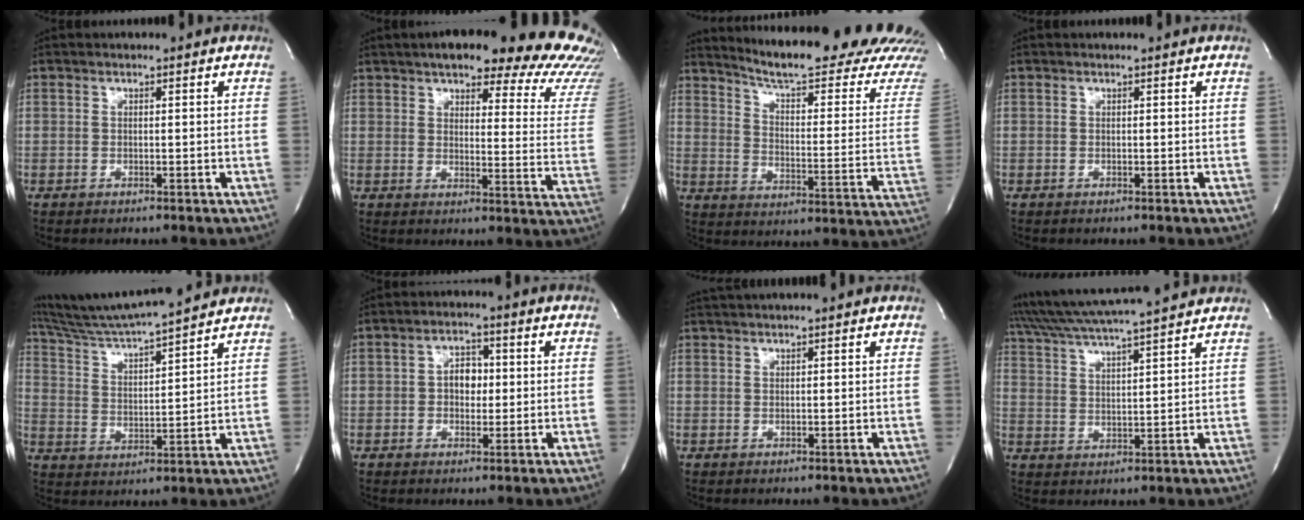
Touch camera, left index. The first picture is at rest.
{"total": 24.2, "force": [20.3, 4.3, 12.4], "torque": [-0.153, -0.062, 0.222]}
{"total": 25.8, "force": [23.8, 0.6, 10.0], "torque": [-0.146, -0.117, 0.296]}
{"total": 0.0}
{"total": 16.7, "force": [15.3, -0.1, 6.8], "torque": [-0.131, 0.016, 0.246]}
{"total": 3.9, "force": [0.1, 2.6, 2.9], "torque": [-0.046, 0.011, 0.002]}
{"total": 4.7, "force": [4.3, -0.4, 1.9], "torque": [-0.025, 0.028, 0.062]}
{"total": 15.3, "force": [13.6, -0.6, 6.9], "torque": [-0.135, 0.021, 0.209]}